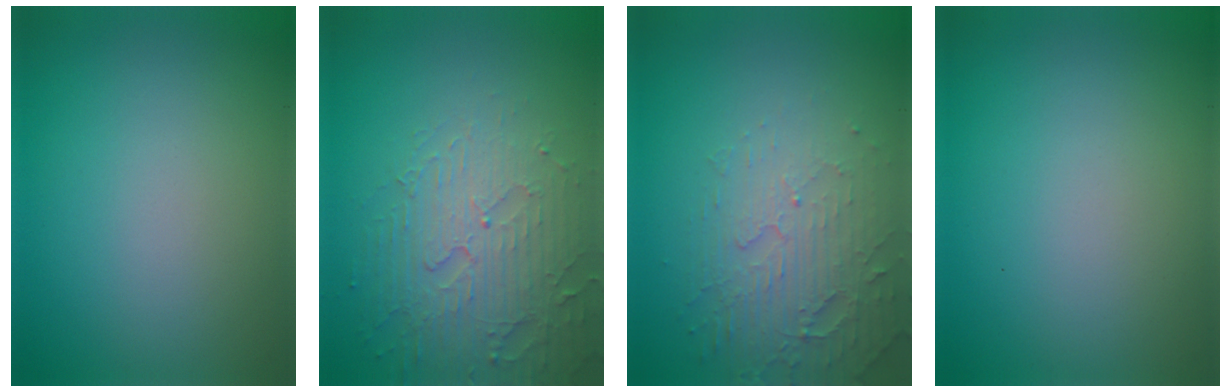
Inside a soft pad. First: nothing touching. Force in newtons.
{"total": 4.5, "press": 4.3, "slide": 1.3}
{"total": 5.2, "press": 3.2, "slide": 4.0}
{"total": 0.0}